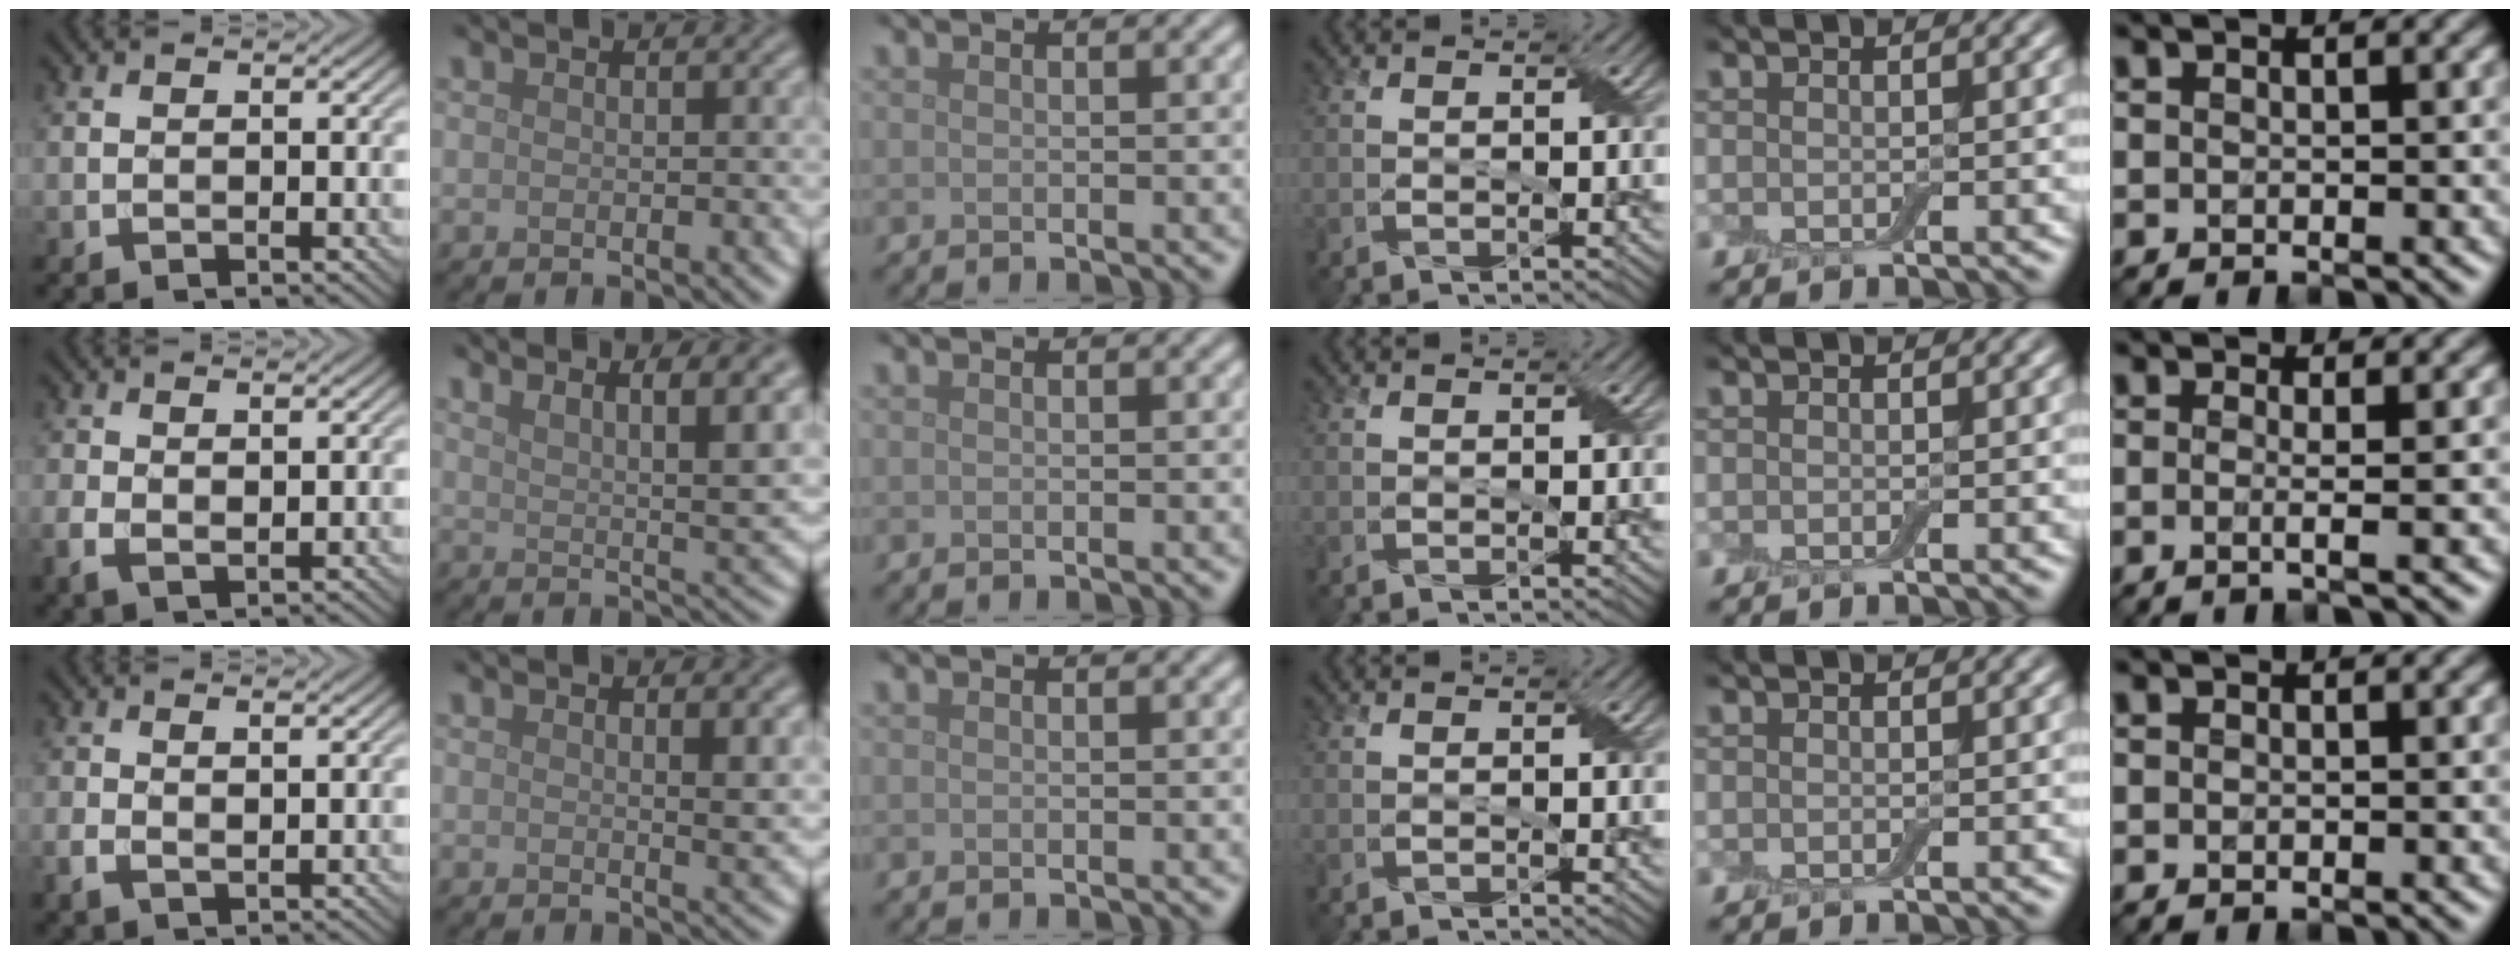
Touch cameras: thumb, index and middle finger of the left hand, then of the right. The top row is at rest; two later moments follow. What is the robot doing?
{"motion": "peel", "object": "bubble wrap"}